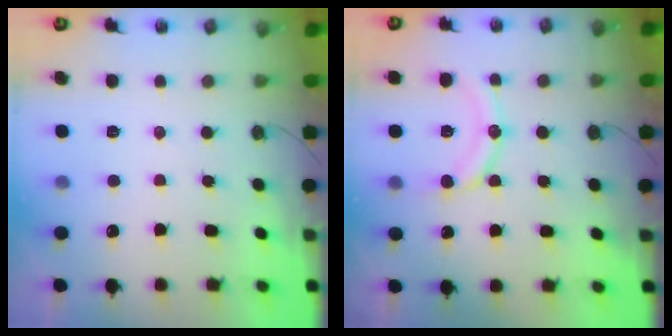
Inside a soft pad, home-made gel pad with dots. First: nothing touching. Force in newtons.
{"total": 13.1, "press": 12.8, "slide": 2.8}